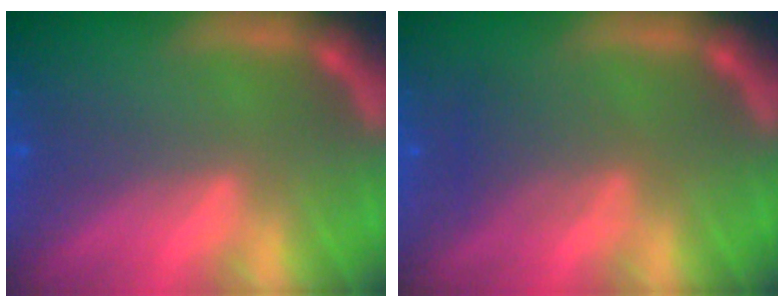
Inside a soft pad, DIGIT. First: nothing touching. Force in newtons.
{"total": 2.5}